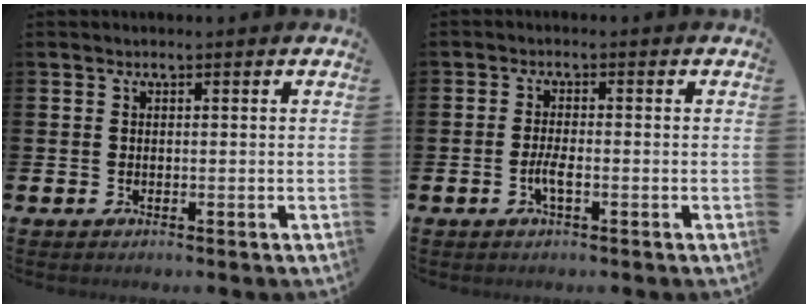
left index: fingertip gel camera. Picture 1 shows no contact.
{"total": 2.3, "force": [-0.9, 0.6, 2.0], "torque": [-0.036, 0.001, -0.017]}